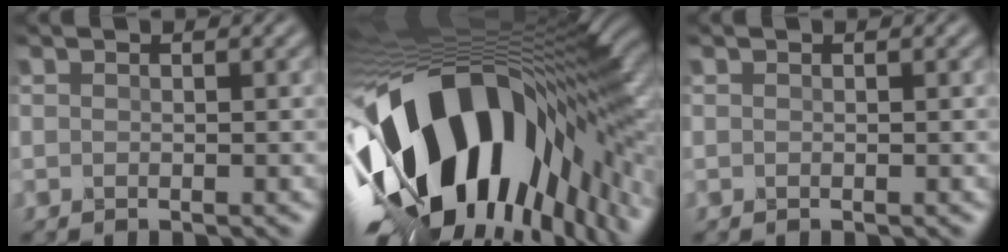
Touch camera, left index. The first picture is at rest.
{"total": 18.6, "force": [-3.7, 9.6, 15.5], "torque": [-0.293, -0.022, -0.053]}
{"total": 0.0}